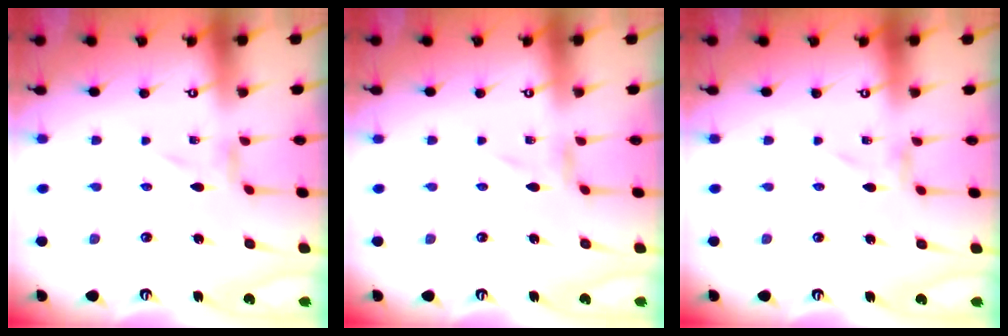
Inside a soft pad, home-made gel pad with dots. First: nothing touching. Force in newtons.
{"total": 0.6, "press": 0.6, "slide": 0.2}
{"total": 0.0}